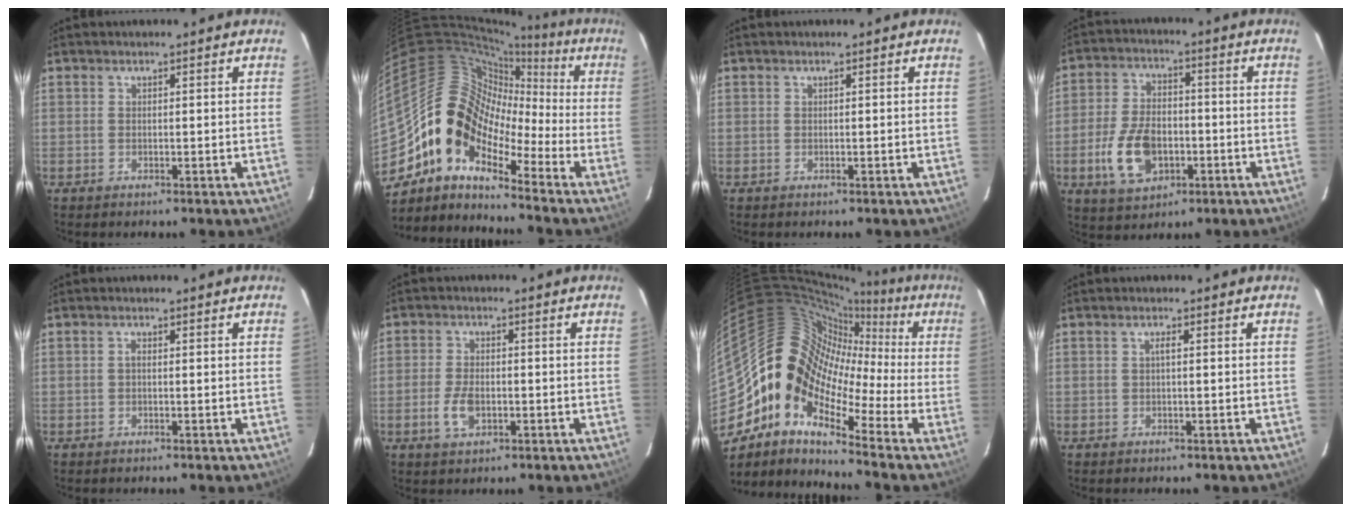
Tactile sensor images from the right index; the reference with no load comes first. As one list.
[{"total": 14.4, "force": [-7.0, 9.2, 8.5], "torque": [-0.145, 0.018, -0.161]}, {"total": 0.0}, {"total": 12.0, "force": [-3.8, 7.5, 8.6], "torque": [-0.183, 0.004, -0.059]}, {"total": 0.5, "force": [-0.2, 0.2, 0.4], "torque": [-0.006, 0.004, -0.005]}, {"total": 5.3, "force": [-1.8, 2.9, 4.0], "torque": [-0.089, -0.003, -0.032]}, {"total": 15.5, "force": [-2.6, 11.2, 10.5], "torque": [-0.166, 0.010, -0.079]}, {"total": 0.8, "force": [-0.1, 0.1, 0.8], "torque": [-0.011, 0.006, -0.003]}]